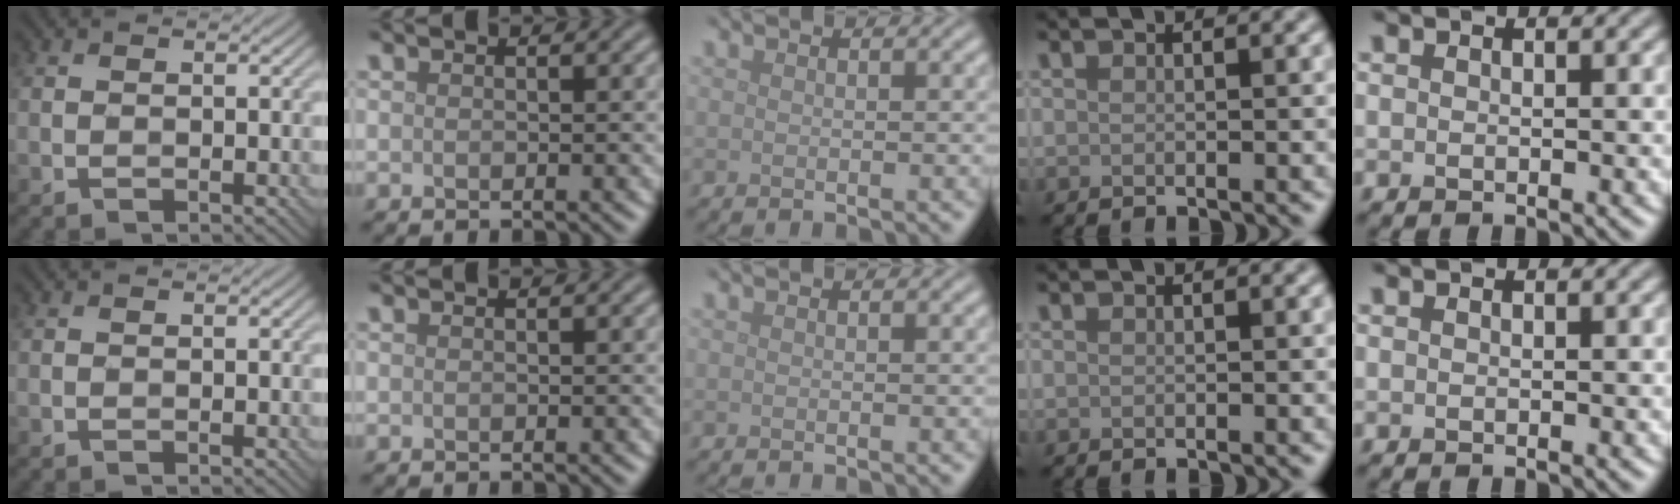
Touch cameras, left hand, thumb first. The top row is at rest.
{}